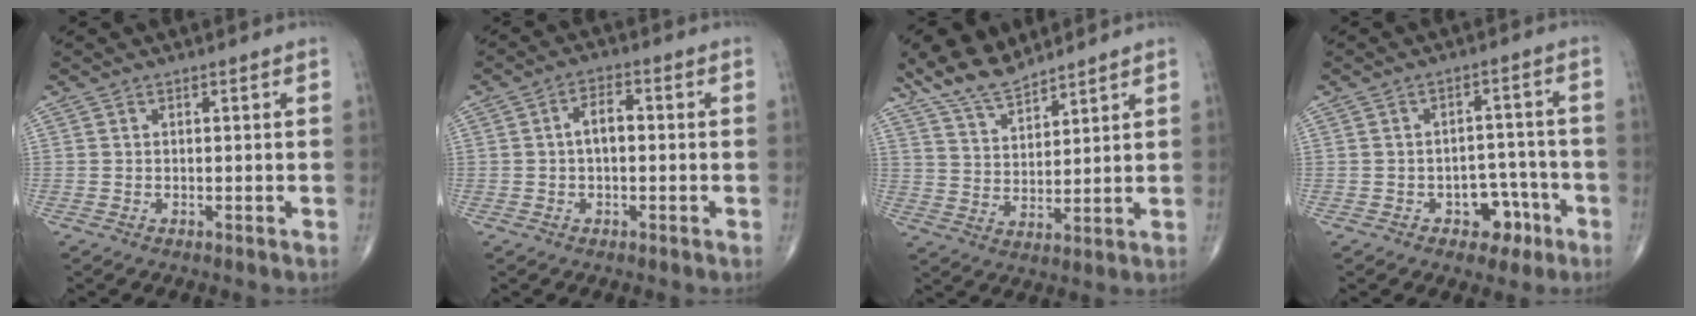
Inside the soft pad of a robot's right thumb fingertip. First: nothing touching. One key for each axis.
{"total": 4.1, "fx": -0.1, "fy": 2.2, "fz": 3.5, "tx": -0.057, "ty": 0.016, "tz": -0.007}
{"total": 9.4, "fx": 8.1, "fy": 2.9, "fz": 3.8, "tx": -0.061, "ty": -0.040, "tz": 0.162}
{"total": 6.5, "fx": -3.3, "fy": 4.5, "fz": 3.4, "tx": -0.012, "ty": 0.039, "tz": -0.042}